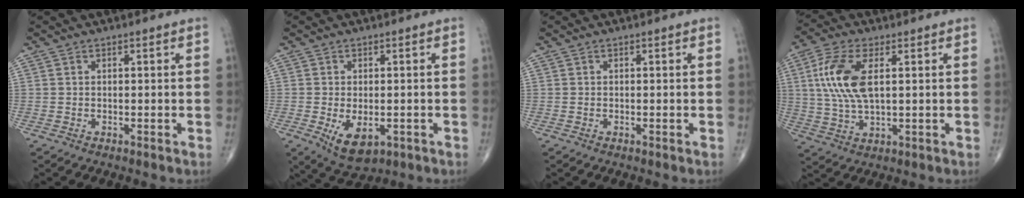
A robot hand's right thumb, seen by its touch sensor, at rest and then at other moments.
{"total": 6.9, "force": [-1.9, 3.9, 5.4], "torque": [-0.079, -0.006, -0.019]}
{"total": 0.0}
{"total": 11.5, "force": [2.5, 5.3, 9.9], "torque": [-0.220, 0.001, 0.052]}